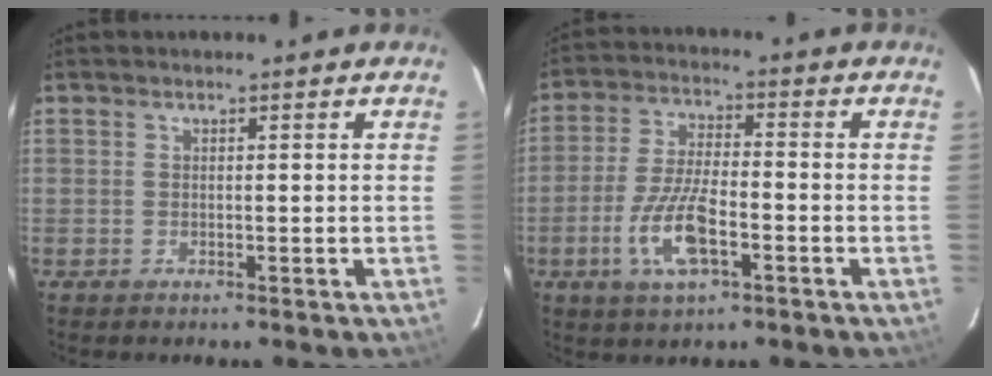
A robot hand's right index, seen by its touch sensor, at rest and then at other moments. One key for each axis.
{"total": 10.3, "fx": -4.2, "fy": 3.4, "fz": 8.8, "tx": -0.185, "ty": -0.007, "tz": -0.078}